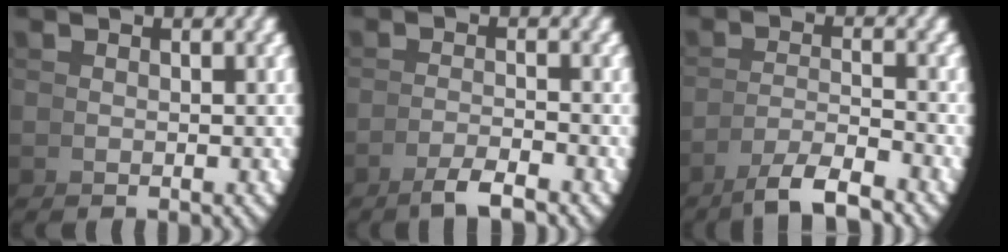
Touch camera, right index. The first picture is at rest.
{"total": 2.5, "force": [-2.0, -1.0, 1.2], "torque": [-0.006, 0.007, -0.039]}
{"total": 4.3, "force": [-3.1, 0.4, 2.9], "torque": [-0.043, -0.007, -0.045]}